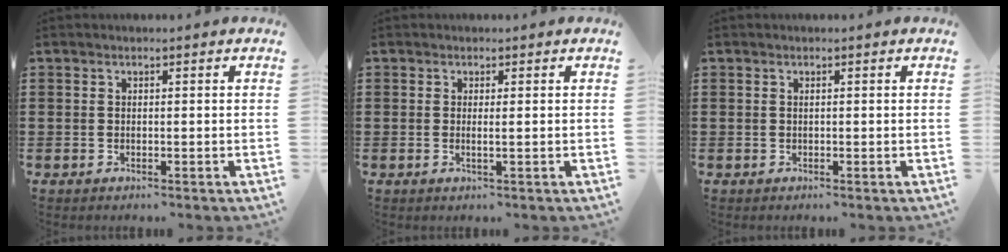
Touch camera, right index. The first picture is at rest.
{"total": 1.0, "force": [0.0, -0.1, 1.0], "torque": [-0.018, -0.004, 0.000]}
{"total": 0.0}